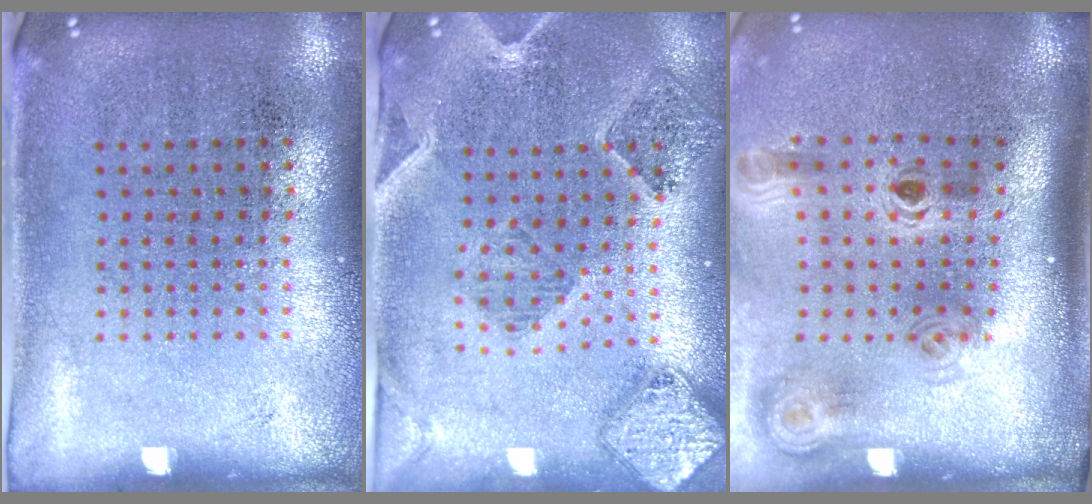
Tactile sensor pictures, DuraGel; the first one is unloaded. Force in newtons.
{"total": 1.6, "press": 1.6, "slide": 0.3}
{"total": 2.1, "press": 1.4, "slide": 1.5}